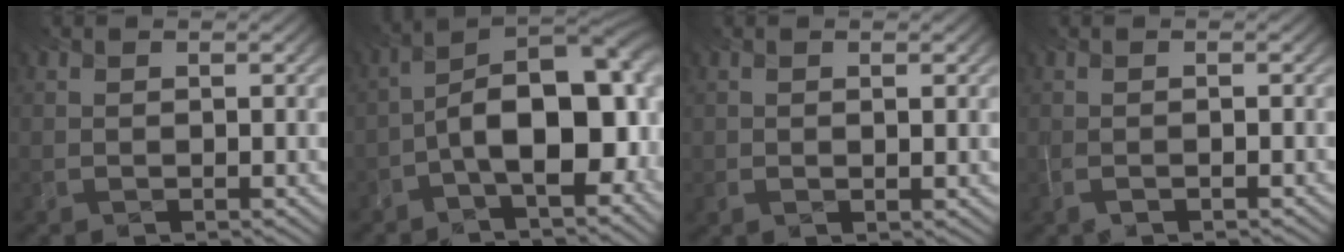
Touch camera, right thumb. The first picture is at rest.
{"total": 14.6, "force": [-3.5, 7.3, 12.1], "torque": [-0.176, 0.000, -0.061]}
{"total": 0.9, "force": [0.3, 0.1, 0.8], "torque": [-0.005, 0.001, -0.005]}
{"total": 0.5, "force": [-0.3, 0.1, 0.4], "torque": [-0.013, 0.004, -0.013]}